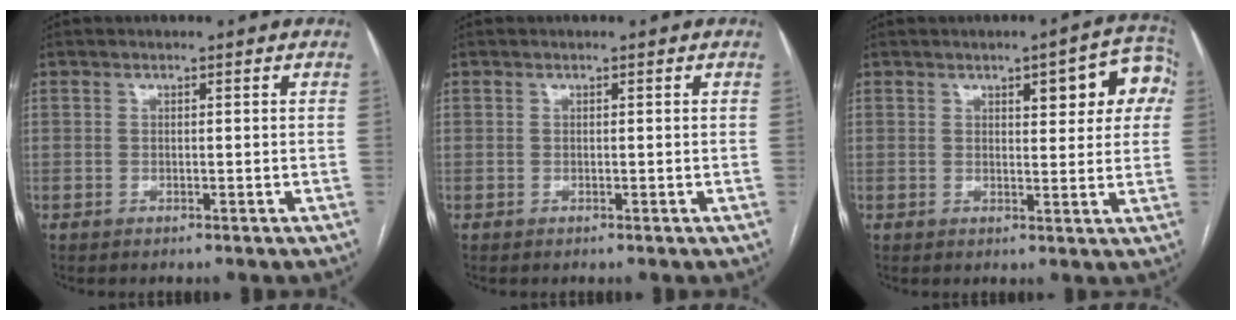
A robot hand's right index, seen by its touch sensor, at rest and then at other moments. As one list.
[{"total": 0.0}, {"total": 9.0, "force": [3.1, 2.8, 8.0], "torque": [-0.087, 0.019, 0.034]}]